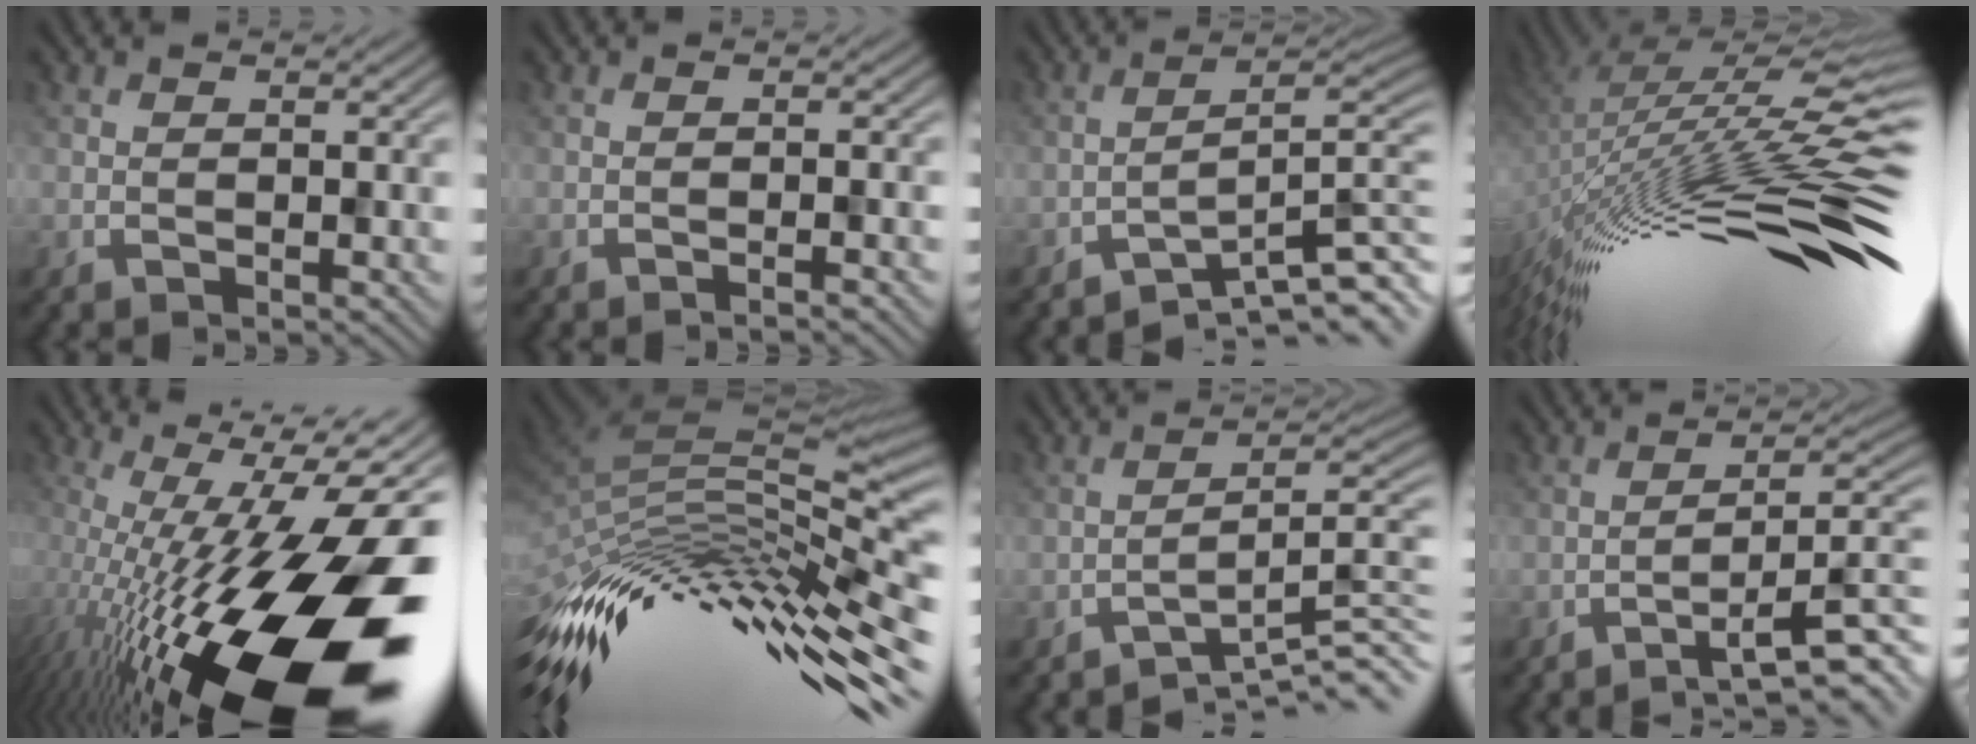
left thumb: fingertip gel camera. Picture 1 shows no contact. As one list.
[{"total": 1.8, "force": [-1.2, 0.2, 1.4], "torque": [-0.013, 0.006, -0.027]}, {"total": 8.8, "force": [-6.6, 1.2, 5.7], "torque": [-0.074, 0.001, -0.102]}, {"total": 16.5, "force": [-4.7, 3.7, 15.4], "torque": [-0.258, 0.012, -0.081]}, {"total": 21.3, "force": [-6.4, 7.2, 19.0], "torque": [-0.297, -0.028, -0.103]}, {"total": 15.0, "force": [-7.4, 5.2, 11.9], "torque": [-0.247, -0.013, -0.121]}, {"total": 8.8, "force": [-6.7, 1.2, 5.6], "torque": [-0.072, 0.007, -0.098]}, {"total": 8.3, "force": [-5.5, 1.2, 6.2], "torque": [-0.090, 0.012, -0.077]}]